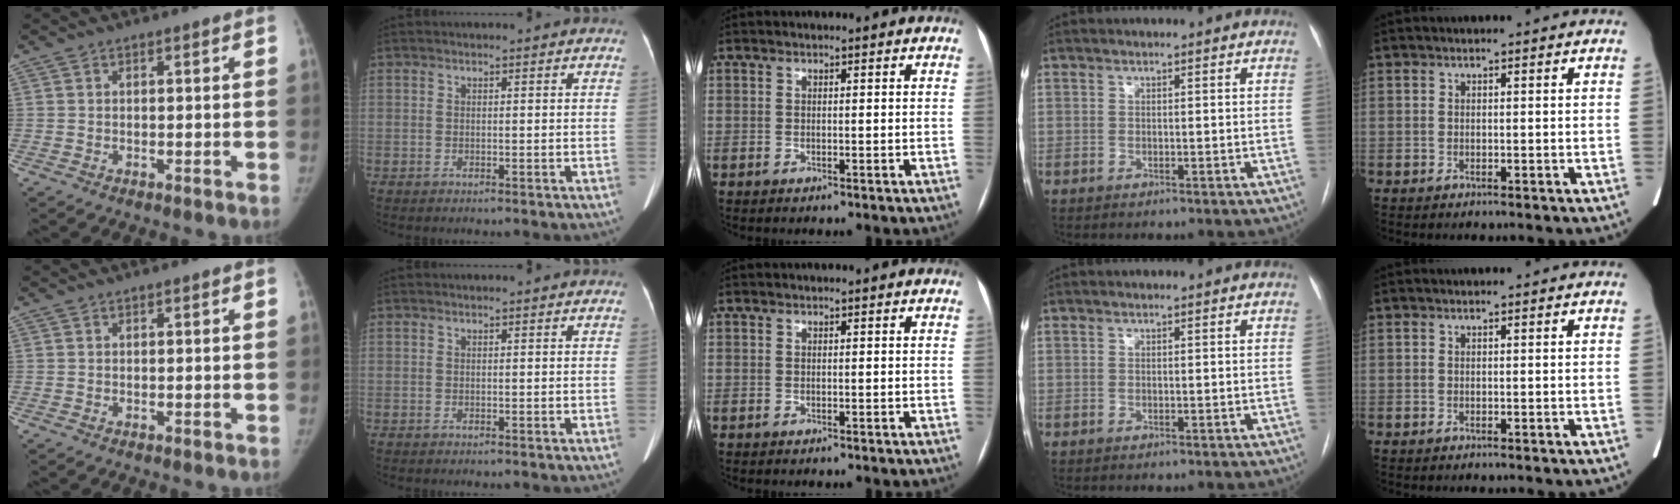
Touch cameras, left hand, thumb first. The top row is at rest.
{}